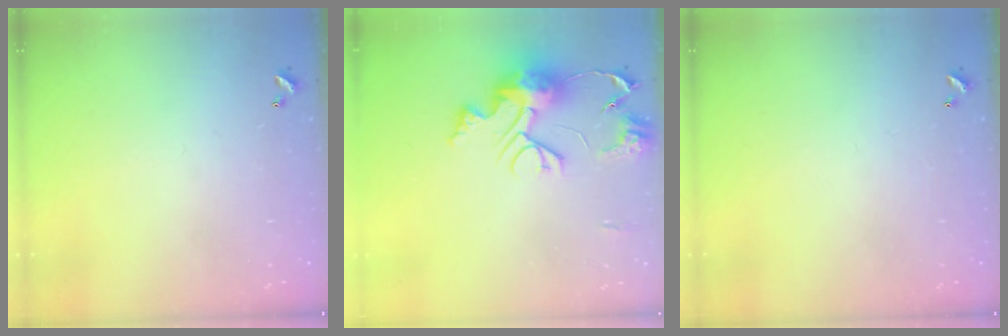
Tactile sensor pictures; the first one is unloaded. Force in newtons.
{"total": 13.9, "press": 13.8, "slide": 1.5}
{"total": 0.0}